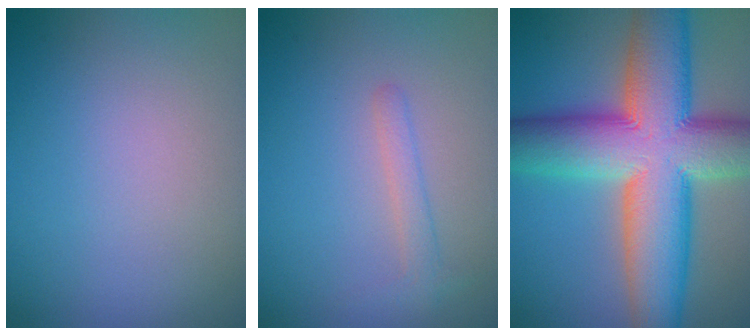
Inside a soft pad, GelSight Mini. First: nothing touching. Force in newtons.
{"total": 1.4, "press": 1.4, "slide": 0.0}
{"total": 15.0, "press": 14.9, "slide": 0.6}